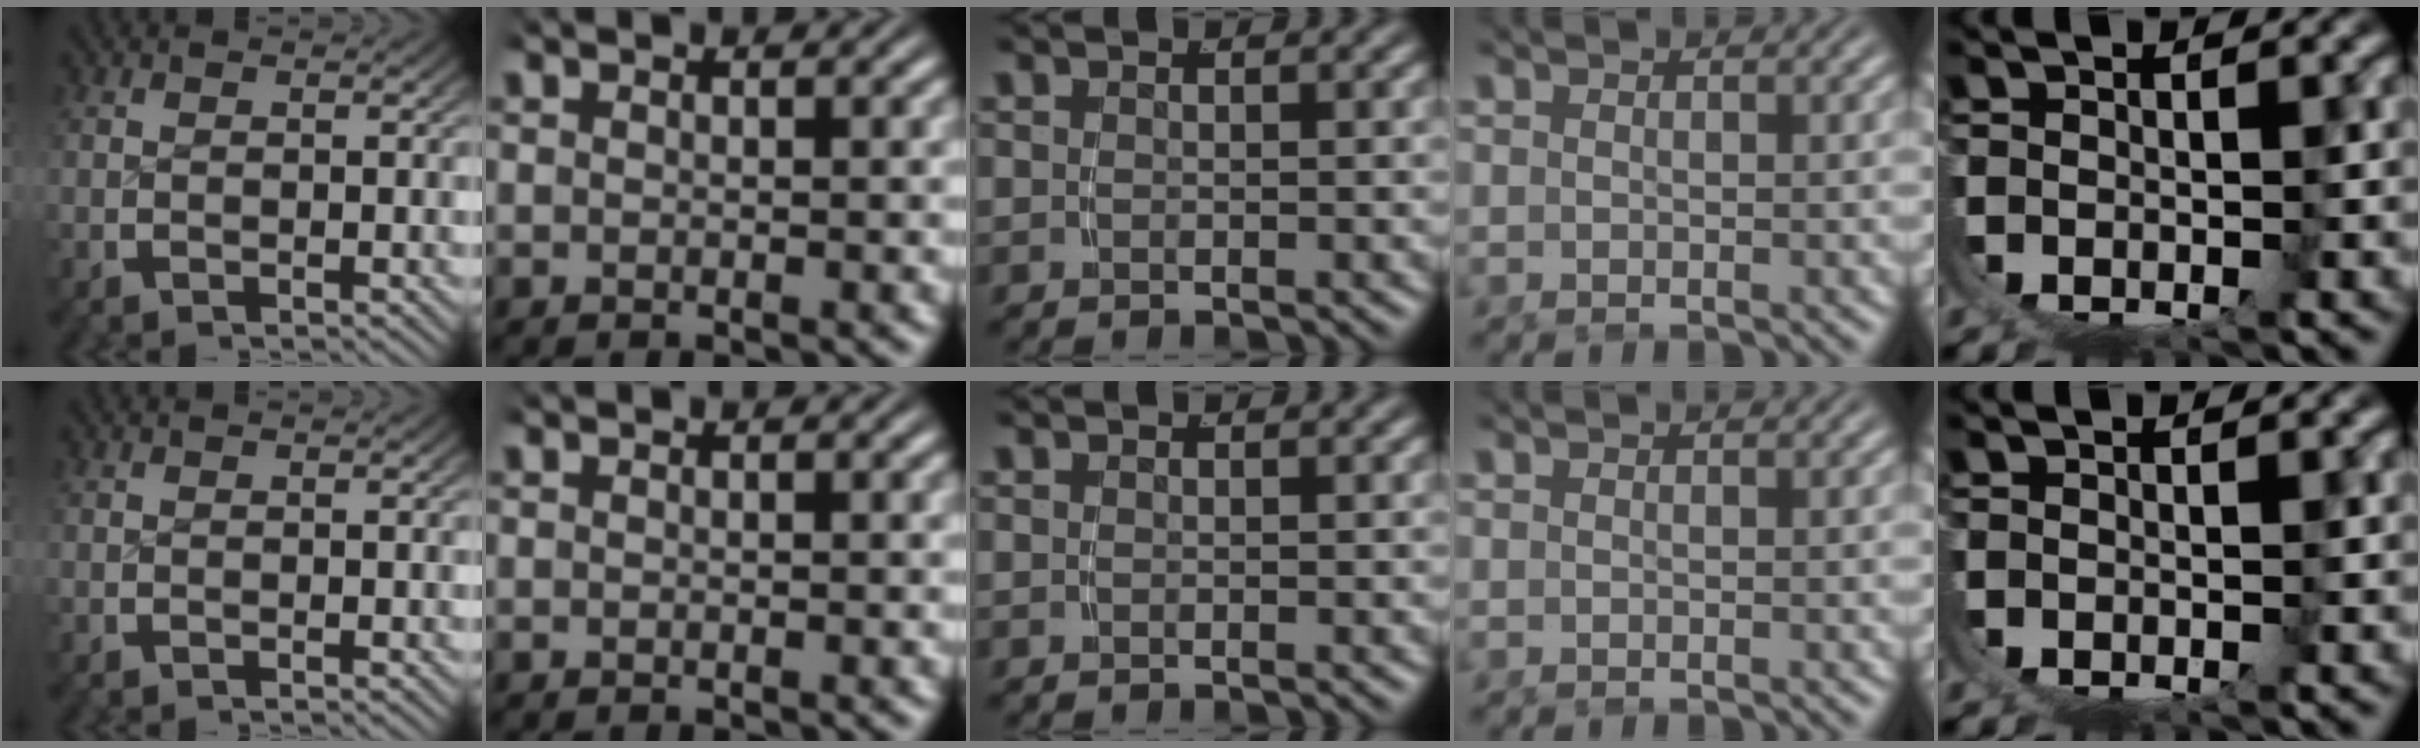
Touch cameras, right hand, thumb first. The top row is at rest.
{}